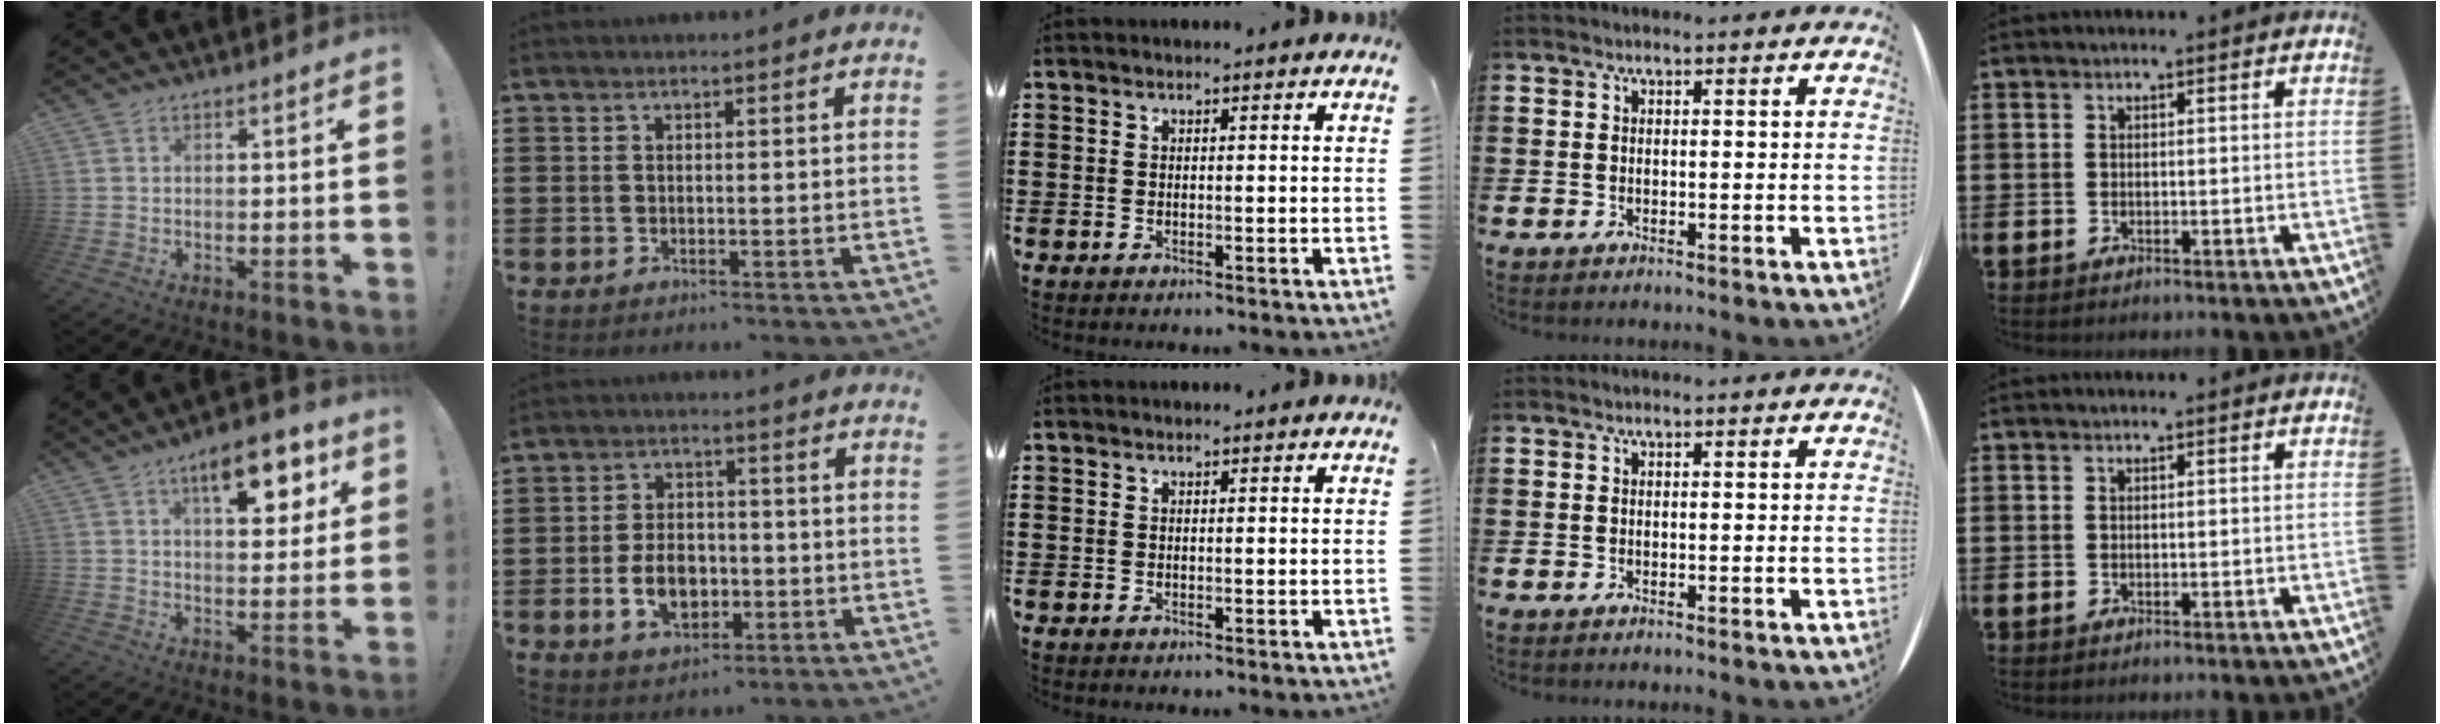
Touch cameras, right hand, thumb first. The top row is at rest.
{"thumb": {"total": 12.9, "force": [6.6, 5.5, 9.7], "torque": [-0.123, -0.022, 0.105]}, "index": {"total": 6.8, "force": [-1.8, 4.5, 4.7], "torque": [-0.082, 0.001, -0.037]}}